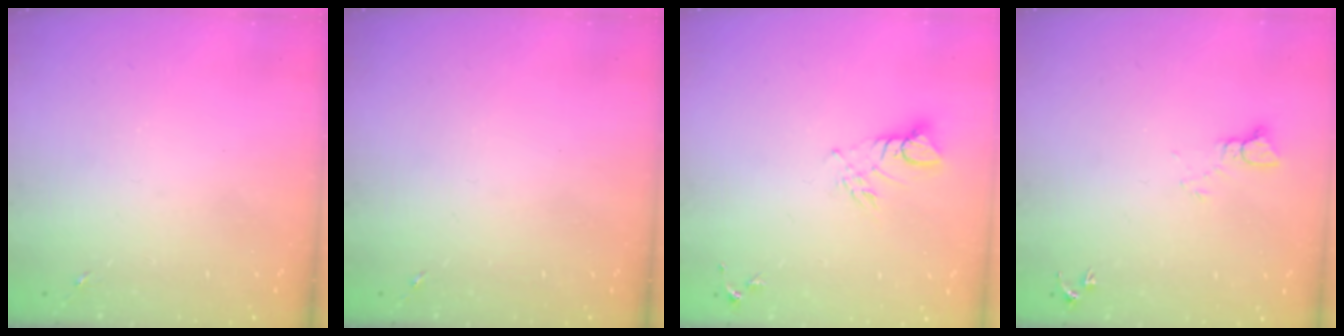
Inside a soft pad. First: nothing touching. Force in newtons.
{"total": 0.0}
{"total": 5.3, "press": 5.2, "slide": 0.4}
{"total": 4.2, "press": 4.1, "slide": 0.4}